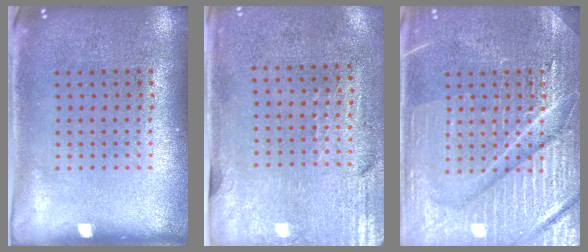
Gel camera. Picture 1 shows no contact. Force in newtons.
{"total": 2.9, "press": 2.5, "slide": 1.5}
{"total": 4.8, "press": 4.8, "slide": 0.5}